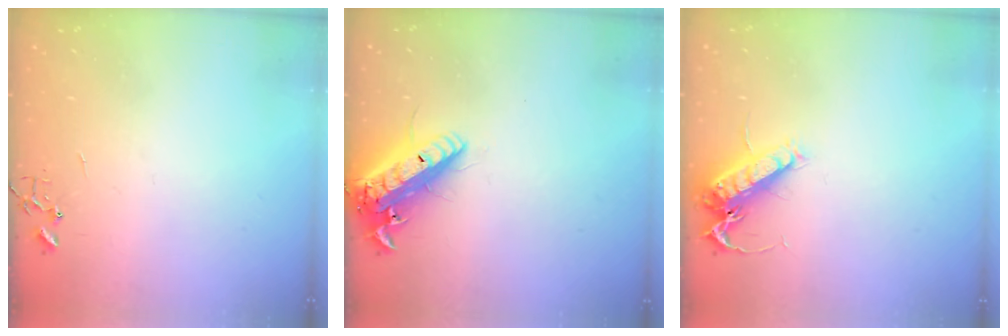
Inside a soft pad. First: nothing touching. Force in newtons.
{"total": 17.1, "press": 16.8, "slide": 3.3}
{"total": 13.8, "press": 13.8, "slide": 1.2}